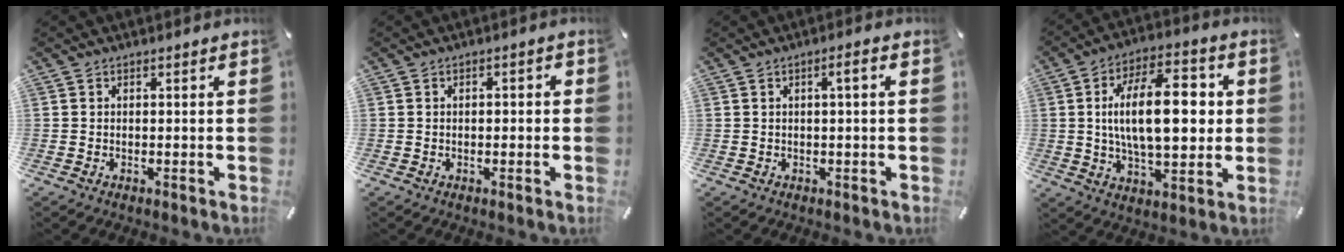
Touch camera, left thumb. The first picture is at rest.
{"total": 1.6, "force": [-0.6, 0.9, 1.2], "torque": [-0.022, 0.005, -0.012]}
{"total": 2.7, "force": [0.2, 0.1, 2.7], "torque": [-0.050, 0.001, 0.002]}
{"total": 19.9, "force": [2.3, 9.8, 17.2], "torque": [-0.290, 0.000, 0.028]}